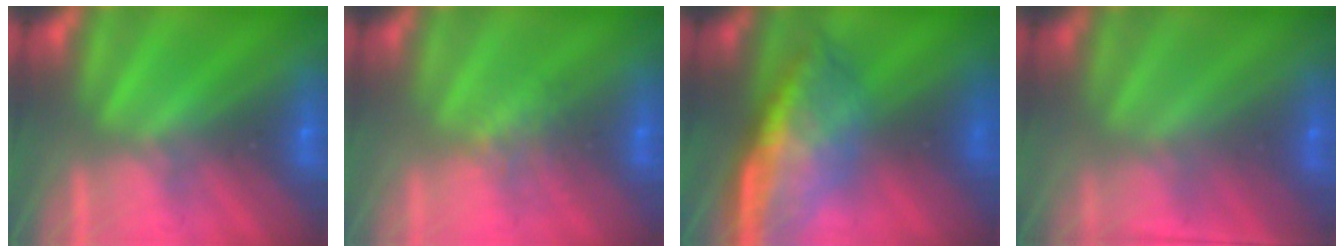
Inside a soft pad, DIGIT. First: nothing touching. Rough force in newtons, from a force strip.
{"total": 1.1}
{"total": 9.6}
{"total": 1.6}